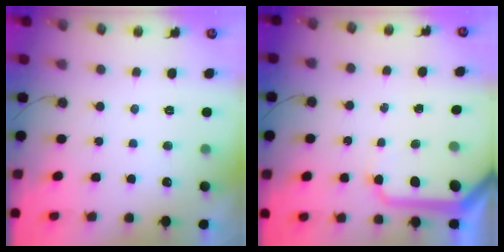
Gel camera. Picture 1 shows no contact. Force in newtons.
{"total": 11.6, "press": 11.5, "slide": 1.4}